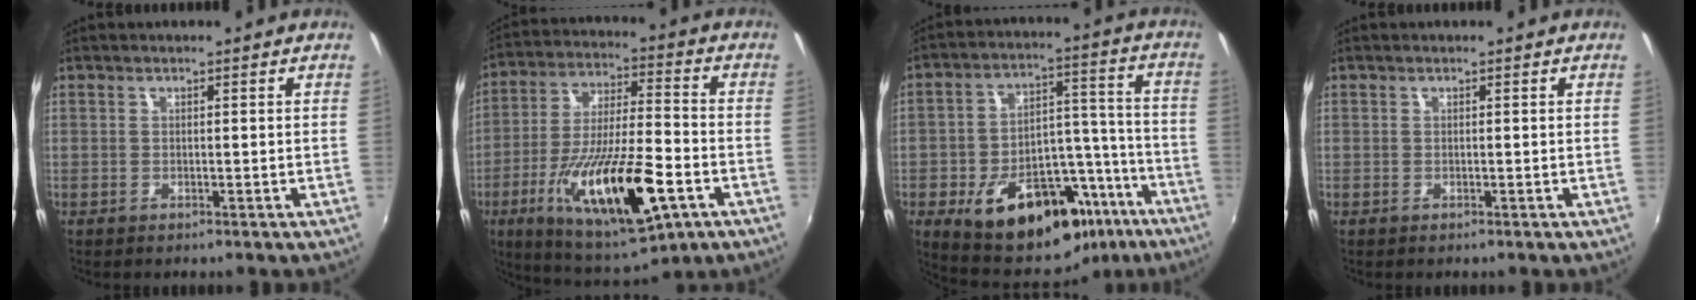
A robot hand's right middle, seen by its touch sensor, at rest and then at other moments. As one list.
[{"total": 21.6, "force": [-8.4, 6.0, 18.9], "torque": [-0.349, -0.037, -0.135]}, {"total": 22.3, "force": [-13.3, 11.6, 13.7], "torque": [-0.233, 0.032, -0.173]}, {"total": 0.0}]